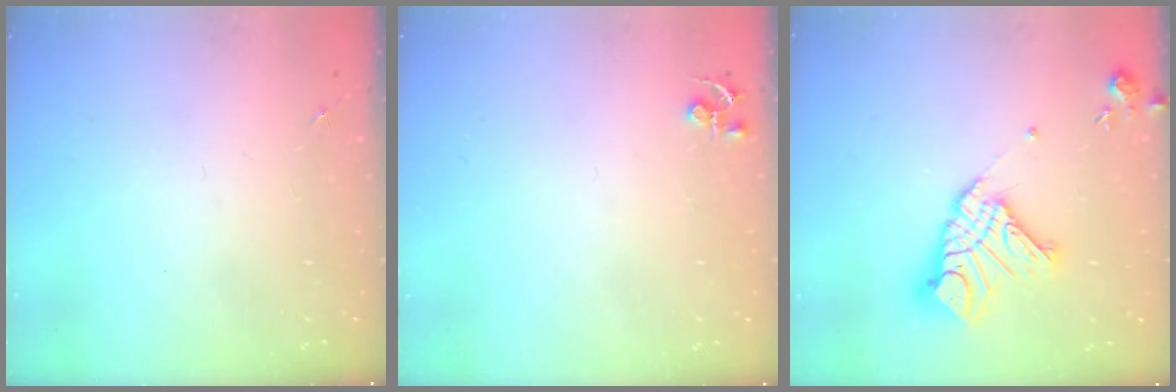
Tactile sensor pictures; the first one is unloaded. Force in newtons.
{"total": 4.5, "press": 4.4, "slide": 0.5}
{"total": 15.8, "press": 15.7, "slide": 1.9}